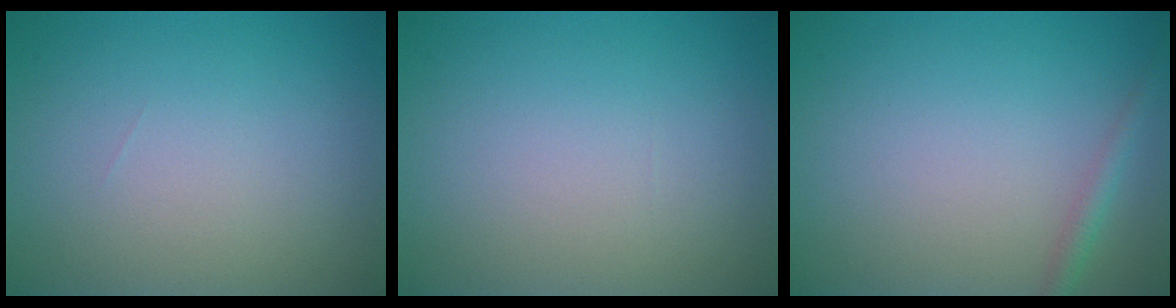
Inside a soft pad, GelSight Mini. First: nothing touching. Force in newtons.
{"total": 0.0}
{"total": 1.4, "press": 1.4, "slide": 0.1}